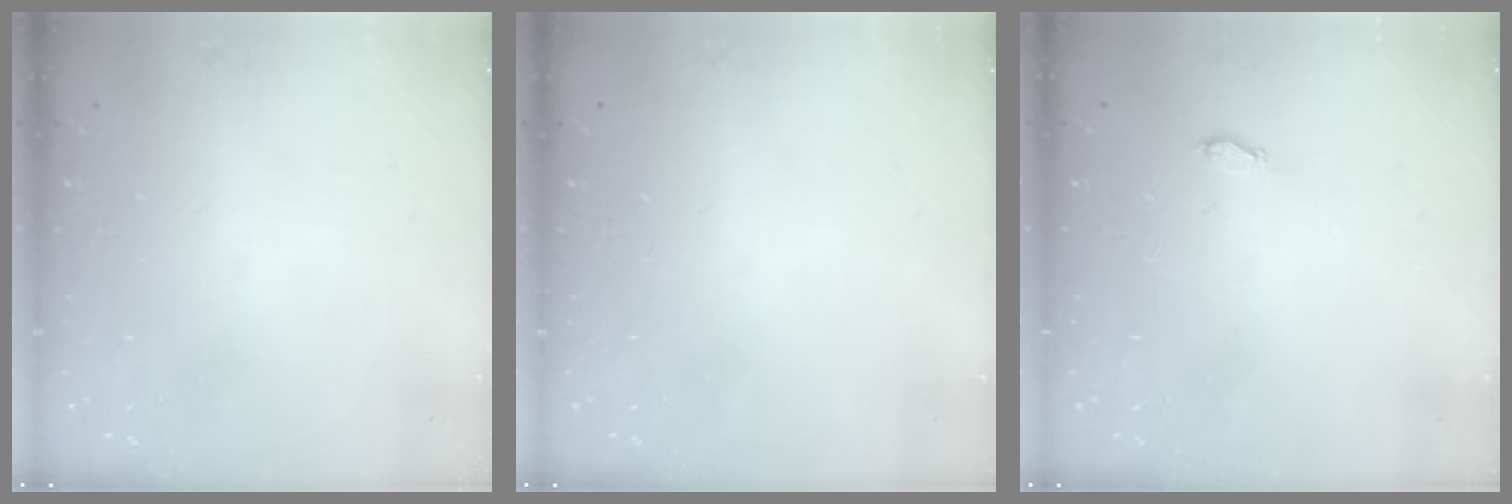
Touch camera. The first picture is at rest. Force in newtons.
{"total": 0.0}
{"total": 2.3, "press": 2.0, "slide": 1.2}